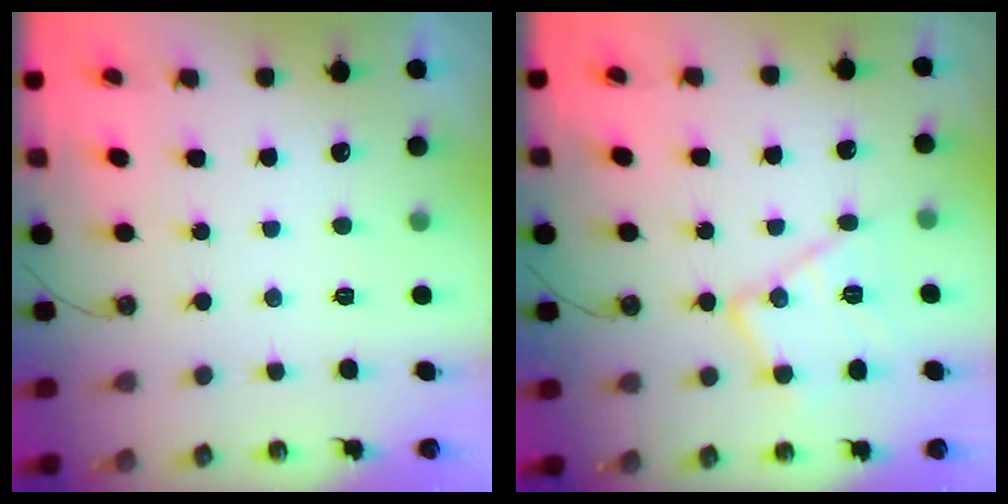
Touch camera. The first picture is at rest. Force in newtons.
{"total": 14.1, "press": 14.1, "slide": 0.7}